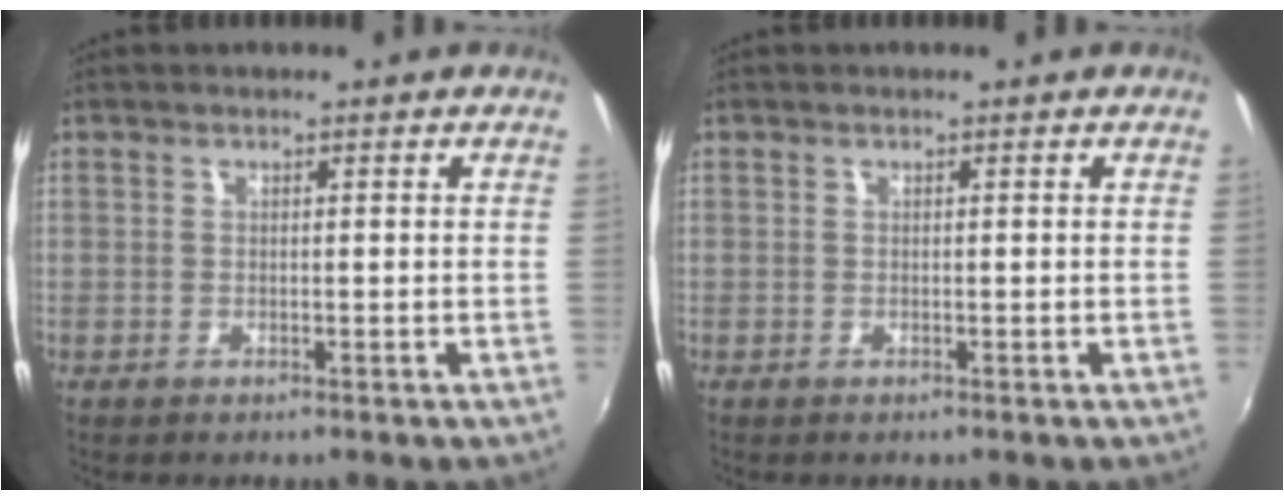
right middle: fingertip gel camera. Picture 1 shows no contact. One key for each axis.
{"total": 0.0}